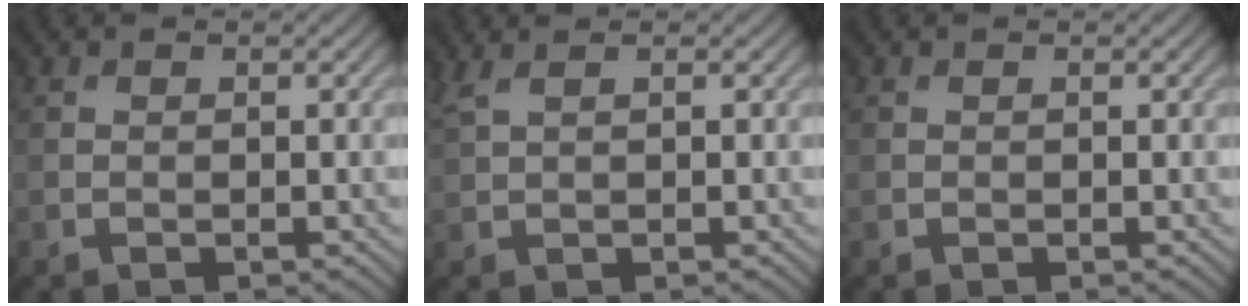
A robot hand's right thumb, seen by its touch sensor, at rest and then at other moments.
{"total": 2.0, "force": [1.3, 0.4, 1.4], "torque": [-0.037, 0.009, 0.030]}
{"total": 0.0}